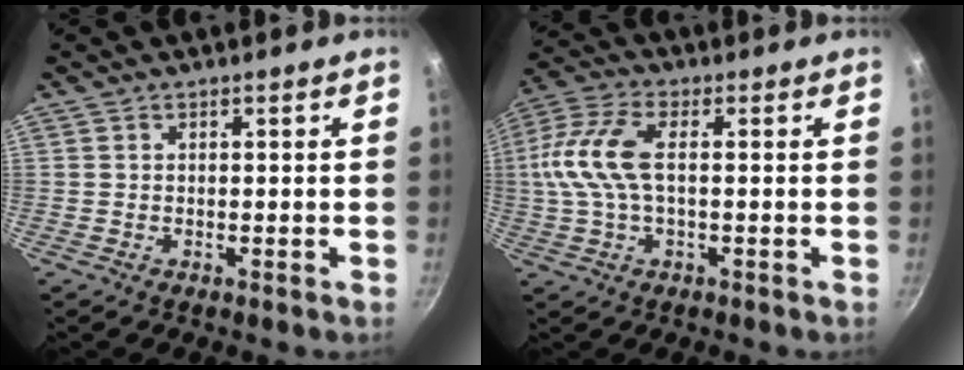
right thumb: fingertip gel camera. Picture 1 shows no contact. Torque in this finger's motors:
{"motor_torque": [0.65, 1.89, 0.67, -0.53, 0.16]}